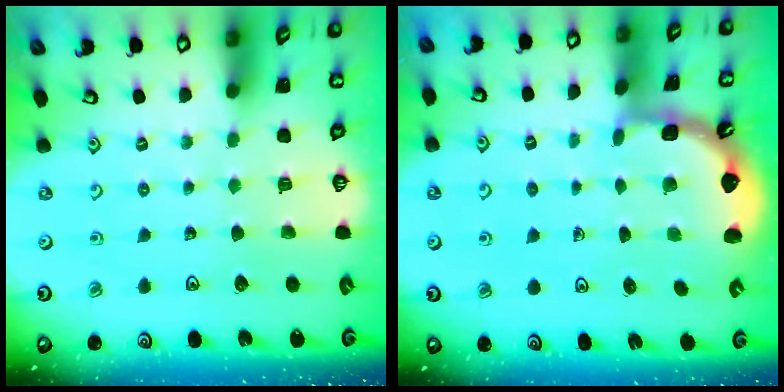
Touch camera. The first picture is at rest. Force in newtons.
{"total": 1.9, "press": 1.9, "slide": 0.2}